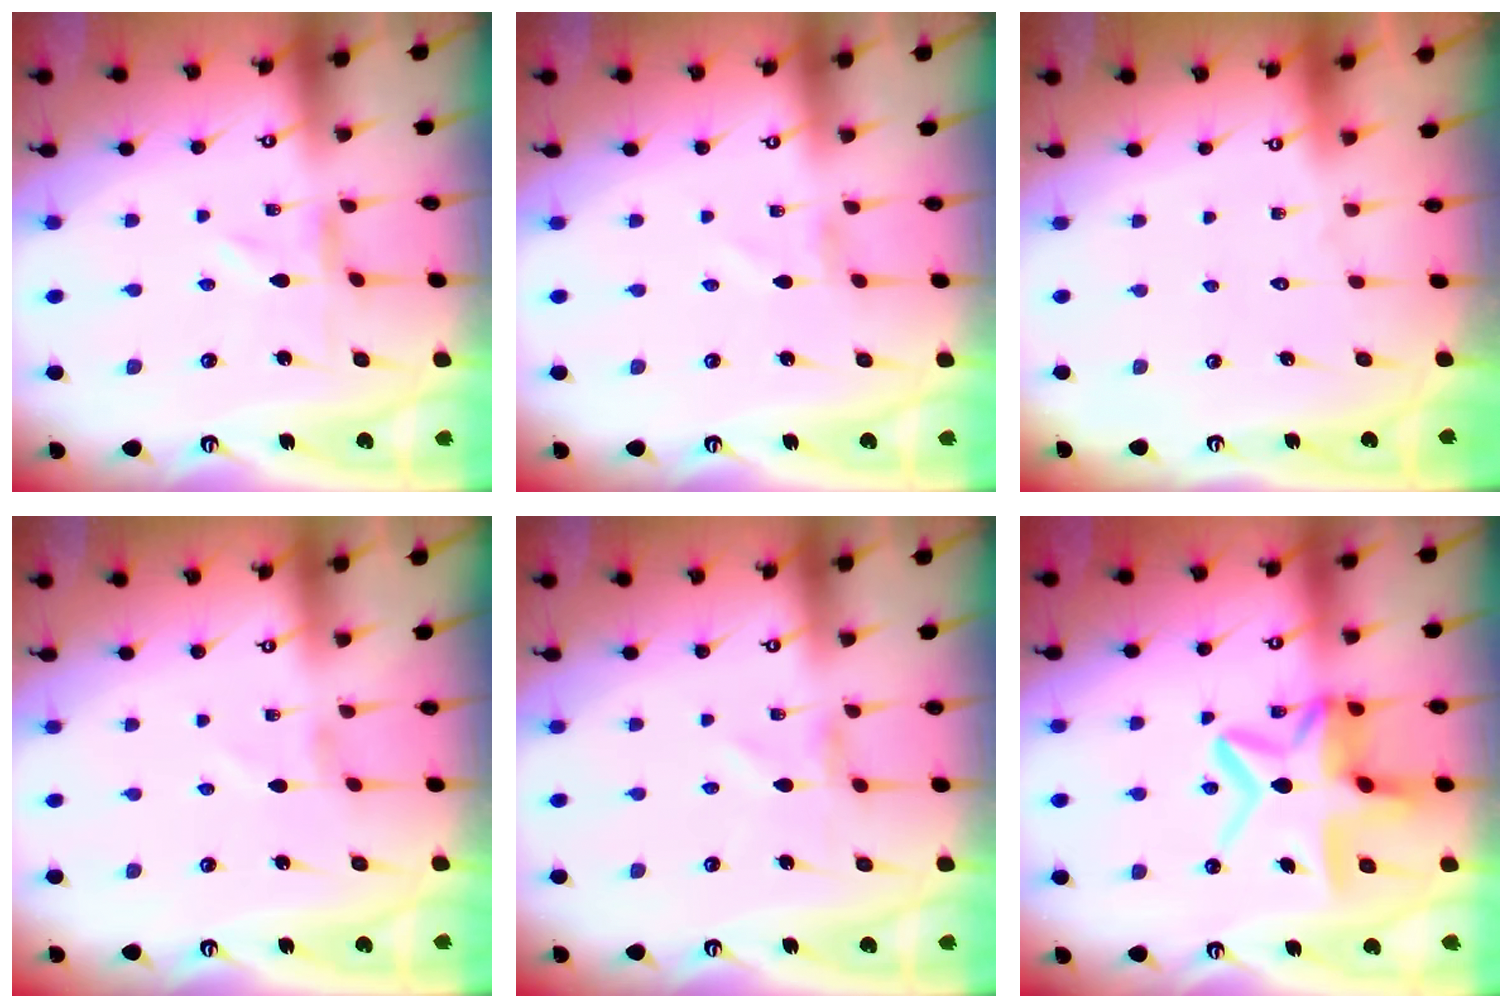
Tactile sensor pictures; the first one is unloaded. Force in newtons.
{"total": 1.4, "press": 1.4, "slide": 0.1}
{"total": 1.5, "press": 1.5, "slide": 0.1}
{"total": 1.0, "press": 1.0, "slide": 0.1}
{"total": 0.7, "press": 0.7, "slide": 0.1}
{"total": 14.9, "press": 14.9, "slide": 1.4}